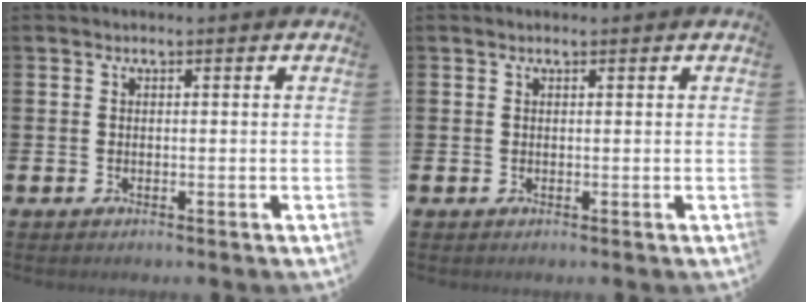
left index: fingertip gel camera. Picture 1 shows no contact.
{"total": 0.6, "force": [0.5, 0.1, 0.3], "torque": [0.001, -0.001, 0.007]}